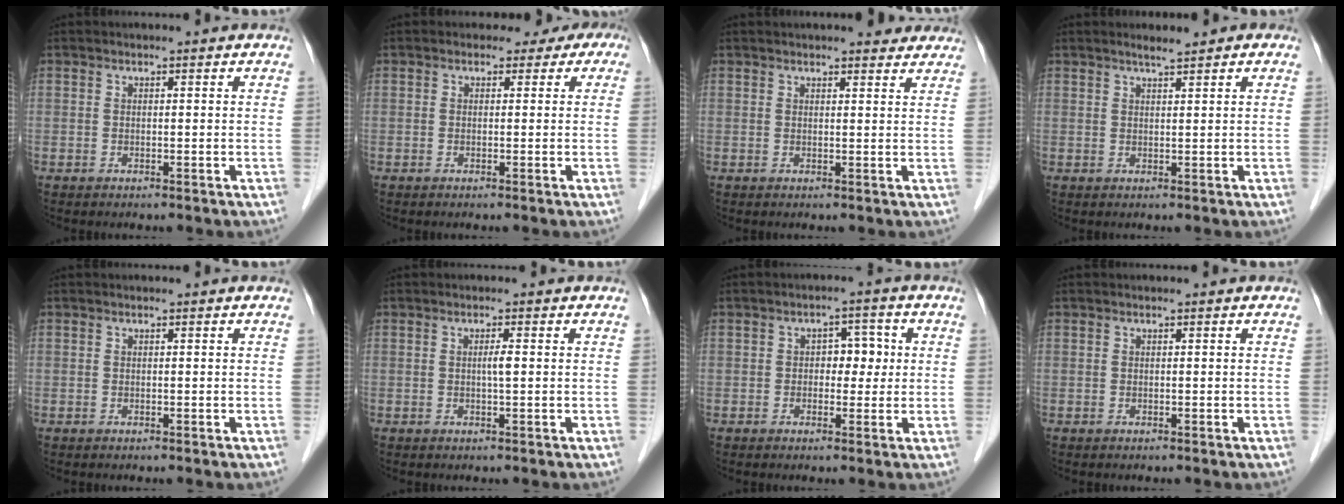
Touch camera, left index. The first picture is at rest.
{"total": 2.8, "force": [1.0, 2.5, 0.8], "torque": [-0.002, 0.014, -0.001]}
{"total": 6.3, "force": [5.8, 1.4, 2.2], "torque": [-0.019, 0.013, 0.059]}
{"total": 1.7, "force": [1.3, 0.3, 1.0], "torque": [-0.021, 0.006, 0.022]}
{"total": 0.0}
{"total": 1.3, "force": [0.0, 0.0, 1.3], "torque": [-0.025, 0.000, 0.000]}
{"total": 4.0, "force": [0.2, 2.5, 3.1], "torque": [-0.038, 0.017, 0.003]}
{"total": 0.0}